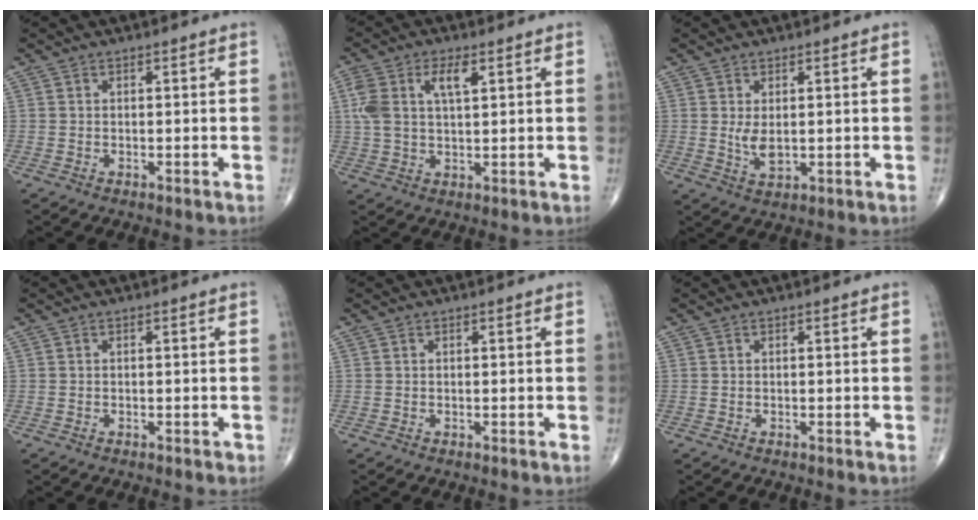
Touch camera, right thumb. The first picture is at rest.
{"total": 7.8, "force": [2.7, 3.6, 6.4], "torque": [-0.142, 0.010, 0.053]}
{"total": 3.5, "force": [0.4, 1.6, 3.0], "torque": [-0.053, -0.011, 0.016]}
{"total": 0.5, "force": [-0.3, 0.3, 0.4], "torque": [-0.003, 0.001, -0.004]}
{"total": 0.0}
{"total": 0.0}